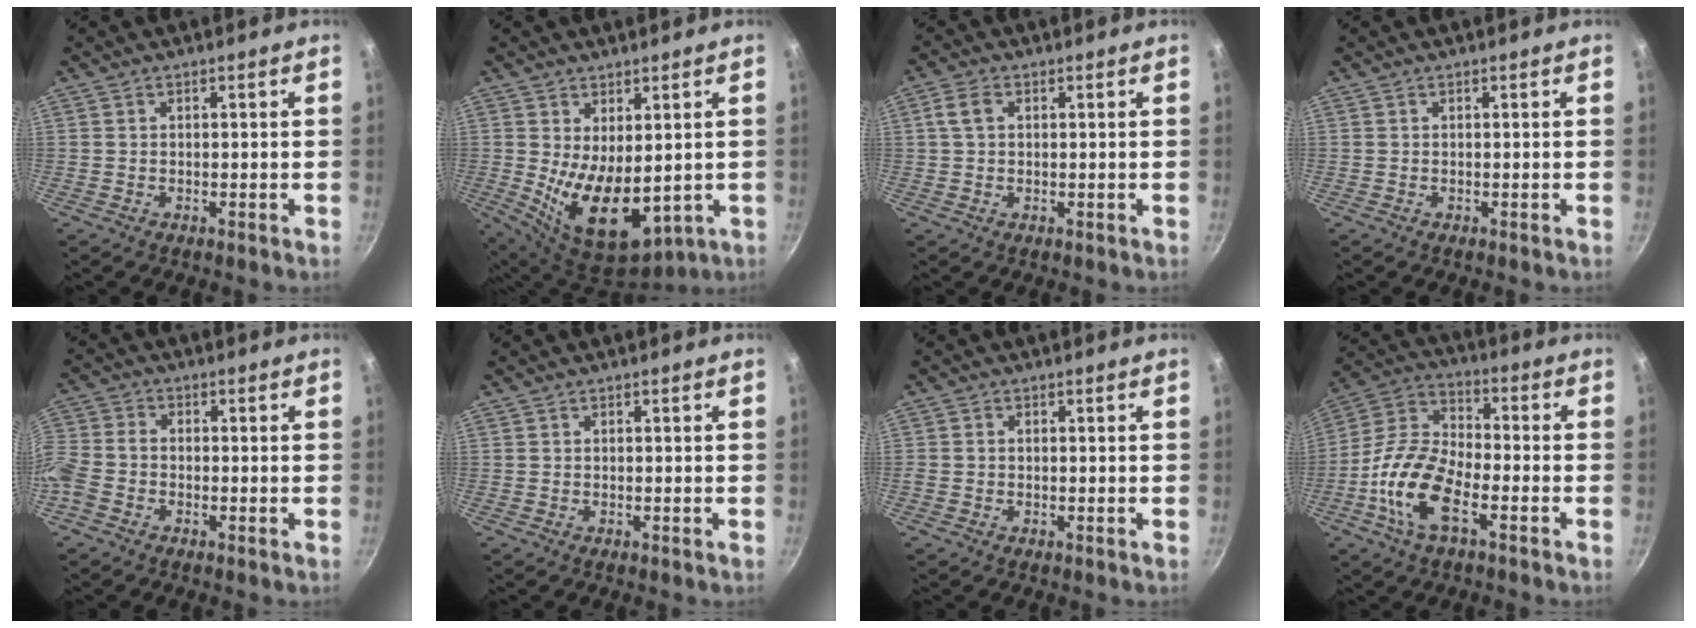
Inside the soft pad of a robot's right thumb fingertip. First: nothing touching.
{"total": 12.5, "force": [0.2, 6.9, 10.5], "torque": [-0.156, -0.037, 0.030]}
{"total": 3.4, "force": [0.8, 2.3, 2.4], "torque": [-0.048, 0.008, 0.013]}
{"total": 0.0}
{"total": 7.6, "force": [-3.4, 5.3, 4.3], "torque": [-0.100, 0.025, -0.089]}
{"total": 0.0}
{"total": 1.0, "force": [-0.1, 0.8, 0.5], "torque": [-0.008, 0.003, -0.003]}
{"total": 15.2, "force": [-5.7, 7.0, 12.2], "torque": [-0.234, 0.040, -0.128]}